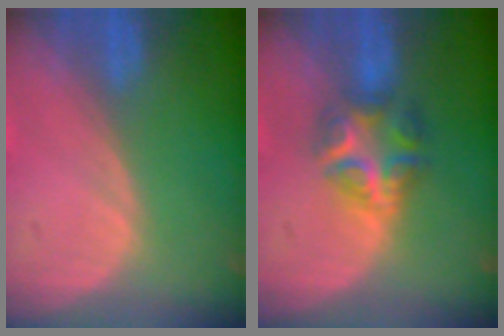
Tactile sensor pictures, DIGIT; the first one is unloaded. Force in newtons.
{"total": 6.0, "press": 5.9, "slide": 0.4}